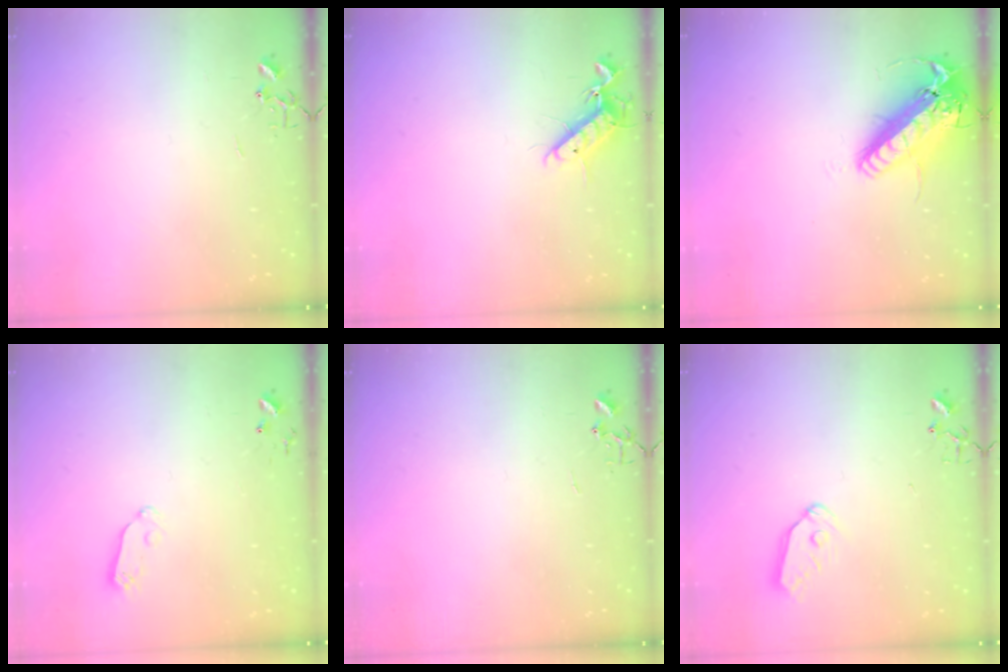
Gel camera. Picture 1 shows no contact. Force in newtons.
{"total": 11.0, "press": 10.9, "slide": 1.9}
{"total": 21.1, "press": 20.8, "slide": 3.7}
{"total": 4.9, "press": 4.9, "slide": 0.3}
{"total": 0.0}
{"total": 7.7, "press": 7.7, "slide": 0.4}